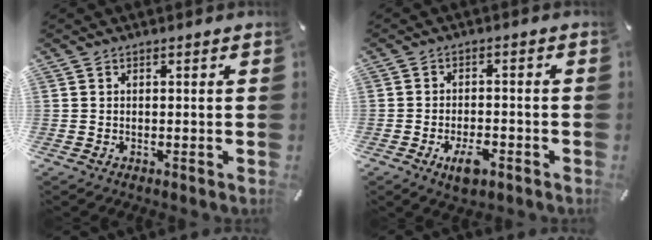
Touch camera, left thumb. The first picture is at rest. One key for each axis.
{"total": 5.8, "fx": -3.0, "fy": 2.6, "fz": 4.2, "tx": -0.082, "ty": 0.008, "tz": -0.054}